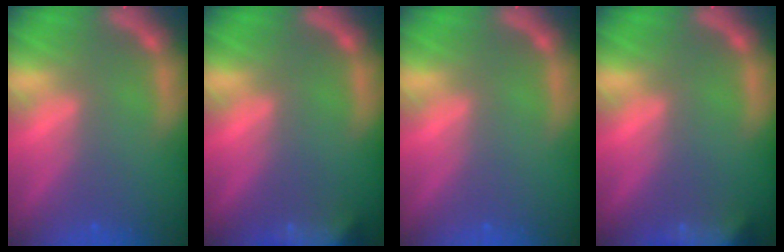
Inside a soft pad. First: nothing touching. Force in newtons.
{"total": 8.5}
{"total": 0.0}
{"total": 8.5}